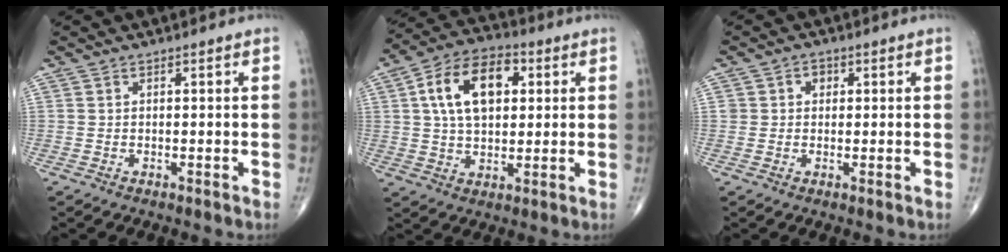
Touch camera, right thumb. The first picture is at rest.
{"total": 14.6, "force": [3.6, 8.7, 11.1], "torque": [-0.180, 0.012, 0.055]}
{"total": 2.4, "force": [0.6, 2.1, 0.9], "torque": [0.004, 0.001, 0.005]}